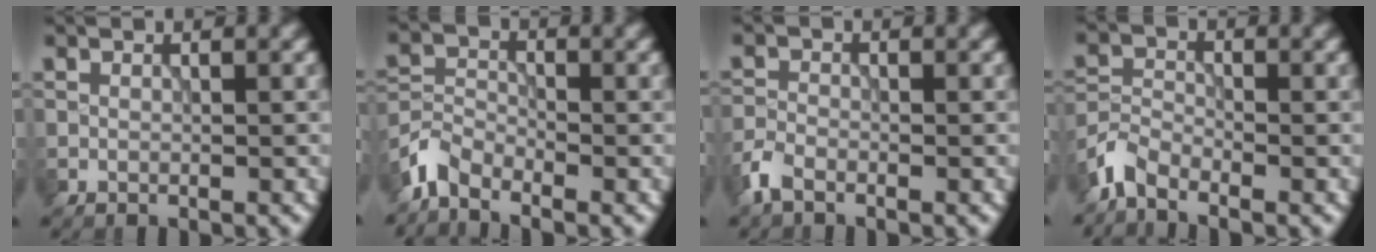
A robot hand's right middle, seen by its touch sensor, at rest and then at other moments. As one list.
[{"total": 3.1, "force": [-2.6, 1.2, 1.1], "torque": [-0.024, 0.001, -0.067]}, {"total": 2.1, "force": [-1.6, 0.9, 1.0], "torque": [-0.025, -0.002, -0.043]}, {"total": 2.8, "force": [-2.3, 1.0, 1.1], "torque": [-0.026, 0.001, -0.061]}]